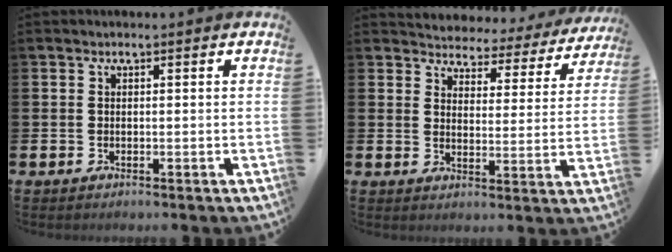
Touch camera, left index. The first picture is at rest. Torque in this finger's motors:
{"motor_torque": [0.87, -0.72, 0.53, 0.00]}